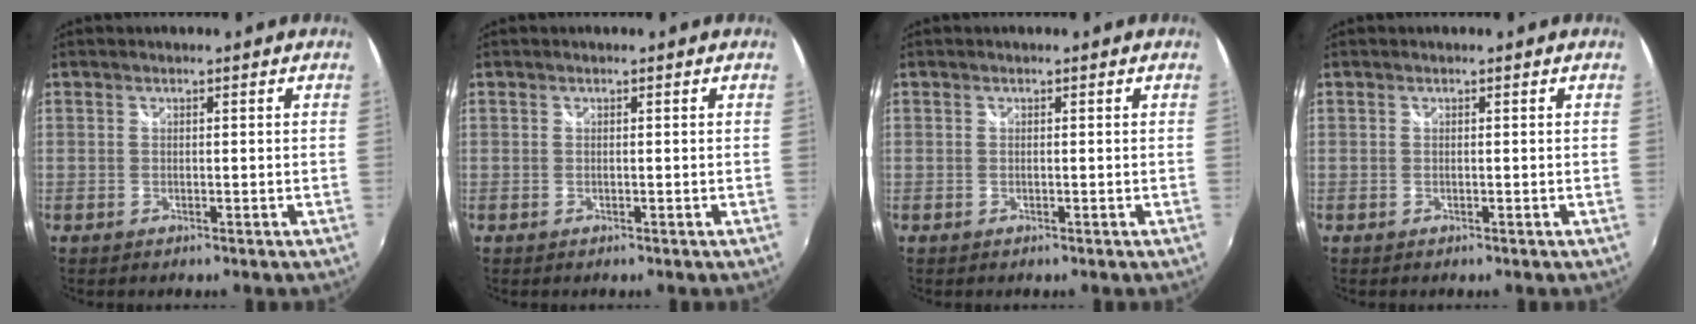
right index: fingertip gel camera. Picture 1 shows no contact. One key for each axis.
{"total": 0.0}
{"total": 0.0}
{"total": 0.0}